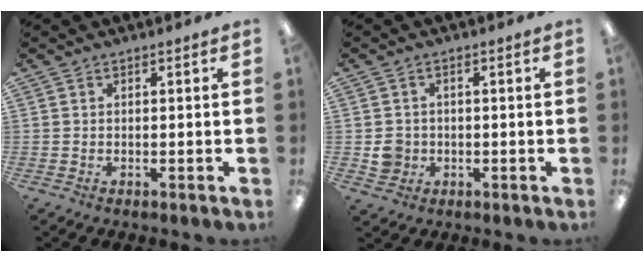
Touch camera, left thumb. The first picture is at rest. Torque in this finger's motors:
{"motor_torque": [-0.12, 0.14, 0.03, -0.09, 0.00]}